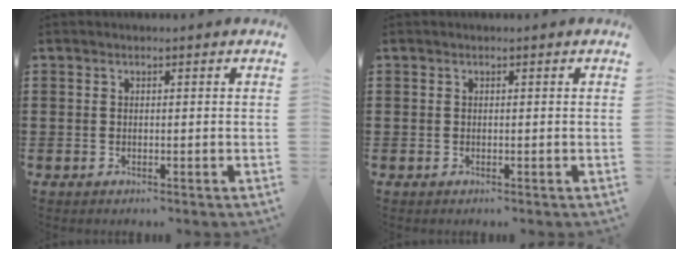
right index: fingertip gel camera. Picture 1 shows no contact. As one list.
[{"total": 0.0}]